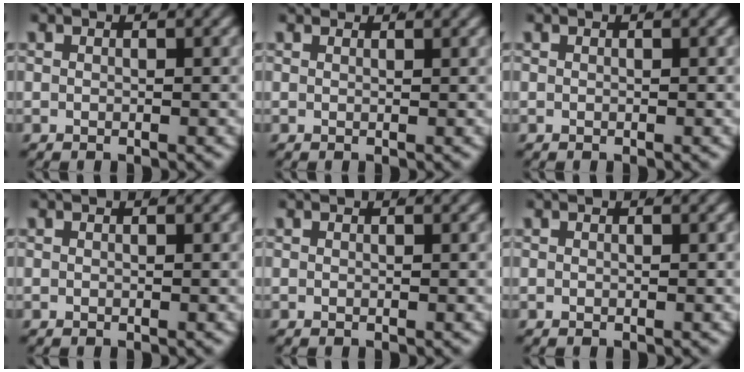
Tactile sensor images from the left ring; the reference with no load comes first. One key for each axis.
{"total": 0.9, "fx": 0.8, "fy": -0.4, "fz": 0.0, "tx": 0.006, "ty": -0.004, "tz": 0.015}
{"total": 0.0}
{"total": 0.0}
{"total": 0.0}
{"total": 0.0}